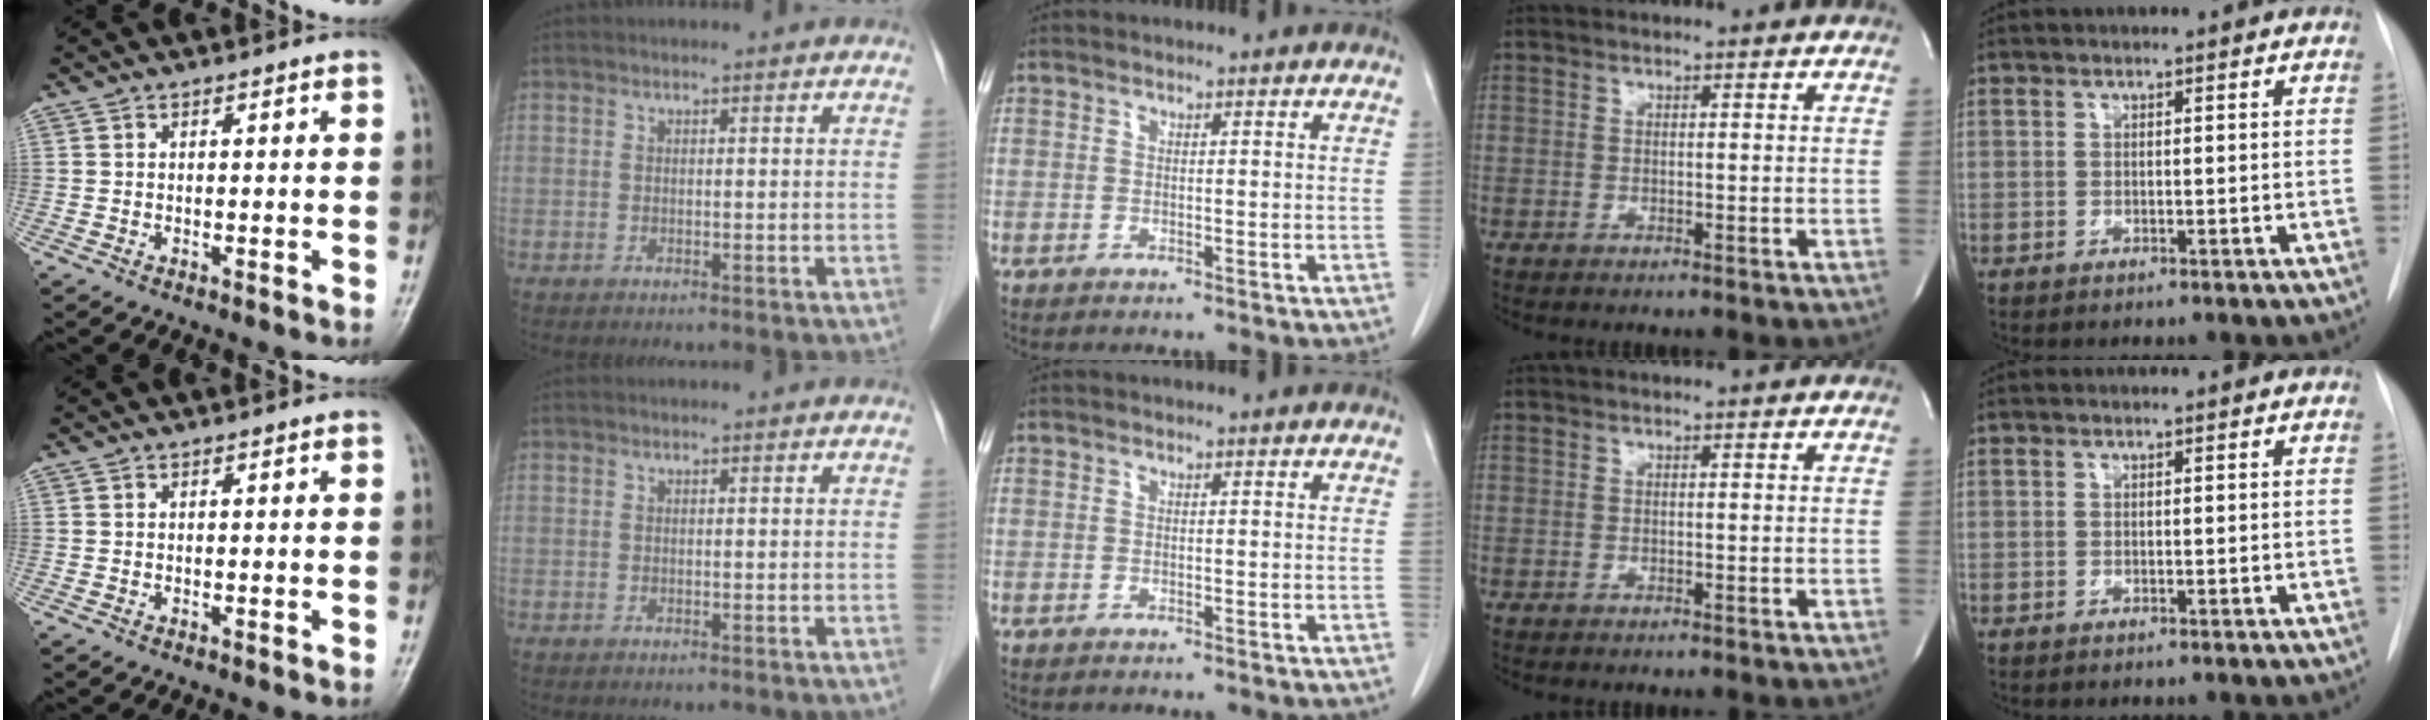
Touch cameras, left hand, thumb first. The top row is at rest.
{}